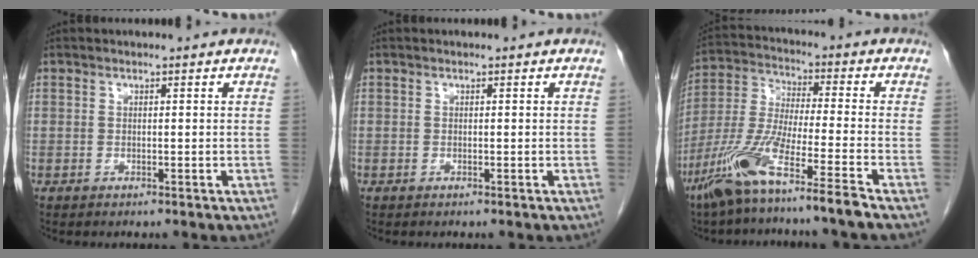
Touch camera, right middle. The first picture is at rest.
{"total": 0.0}
{"total": 12.0, "force": [-8.2, -1.0, 8.8], "torque": [-0.185, -0.033, -0.160]}